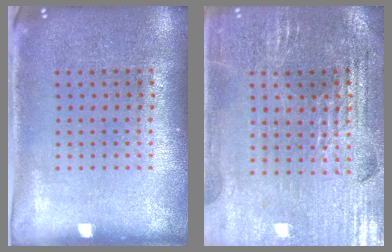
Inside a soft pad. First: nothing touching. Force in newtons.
{"total": 2.8, "press": 2.8, "slide": 0.4}